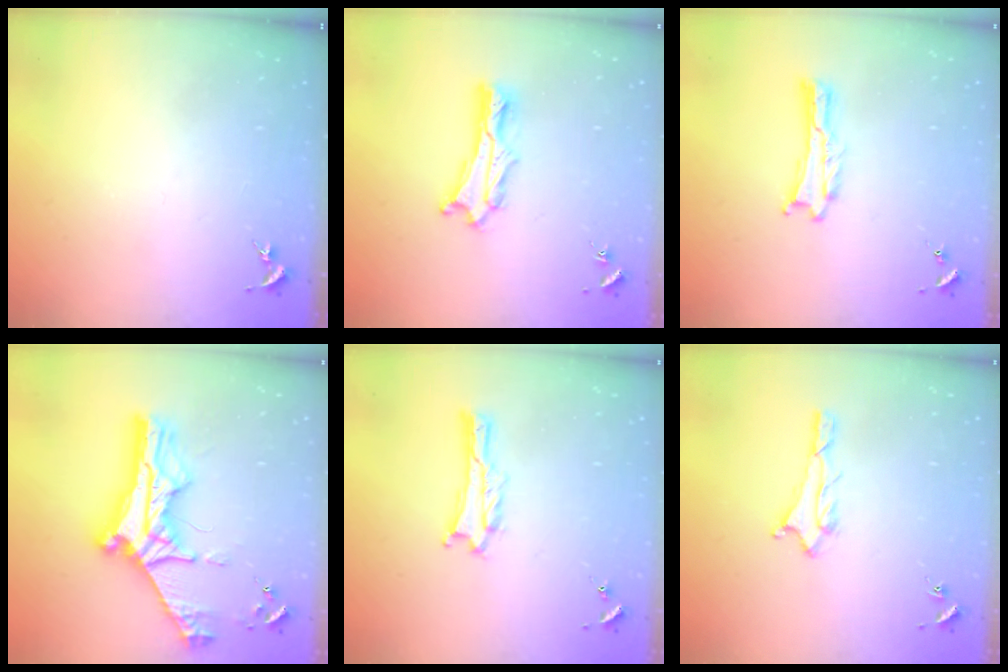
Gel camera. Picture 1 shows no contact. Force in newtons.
{"total": 2.0, "press": 2.0, "slide": 0.2}
{"total": 0.0}
{"total": 10.9, "press": 10.9, "slide": 1.1}
{"total": 1.0, "press": 1.0, "slide": 0.1}
{"total": 2.0, "press": 2.0, "slide": 0.2}